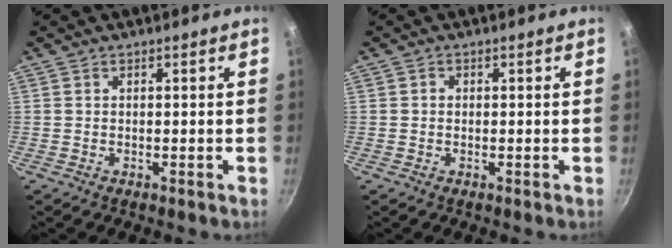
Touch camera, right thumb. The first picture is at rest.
{"total": 0.6, "force": [0.0, 0.6, 0.2], "torque": [-0.002, 0.003, -0.001]}